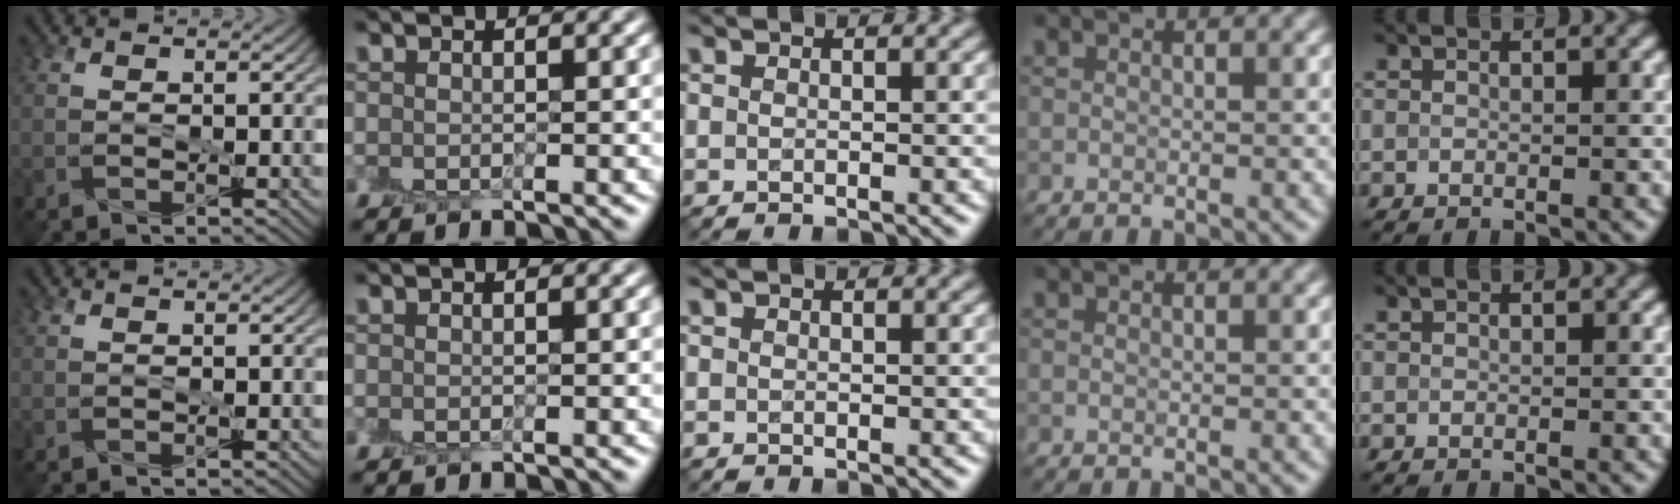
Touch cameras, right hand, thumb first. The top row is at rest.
{}